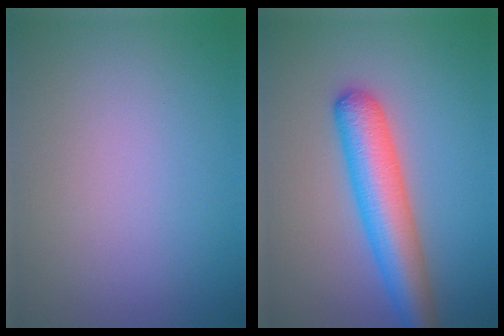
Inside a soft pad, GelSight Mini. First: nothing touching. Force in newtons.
{"total": 6.3, "press": 6.3, "slide": 0.2}